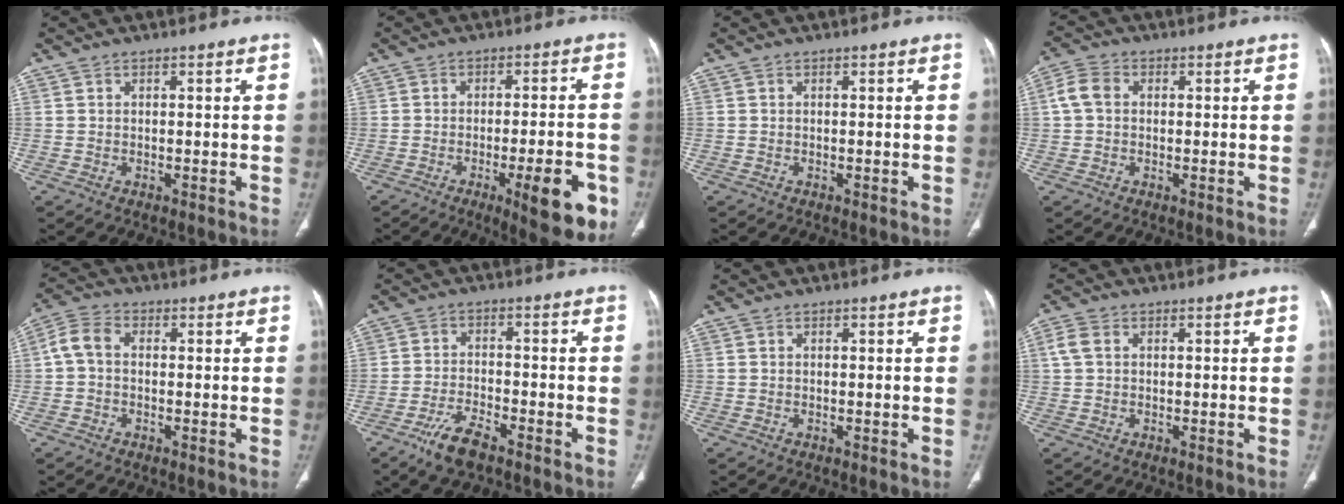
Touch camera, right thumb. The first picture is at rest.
{"total": 12.9, "force": [-5.3, 3.2, 11.3], "torque": [-0.137, 0.007, -0.065]}
{"total": 0.0}
{"total": 4.6, "force": [0.6, 3.5, 2.9], "torque": [-0.062, 0.014, 0.007]}
{"total": 4.9, "force": [0.0, 3.4, 3.5], "torque": [-0.069, 0.016, -0.008]}
{"total": 6.5, "force": [-4.6, 2.1, 4.1], "torque": [-0.087, 0.016, -0.084]}
{"total": 0.0}
{"total": 3.0, "force": [0.8, 2.1, 2.0], "torque": [-0.051, 0.009, 0.017]}